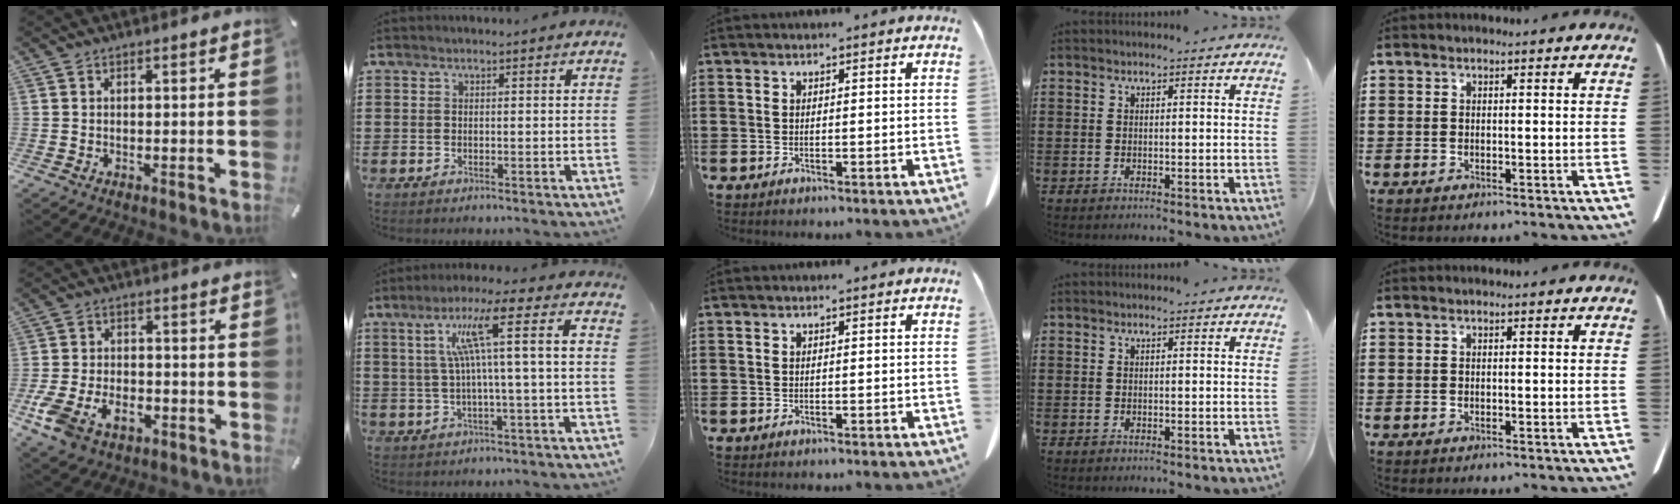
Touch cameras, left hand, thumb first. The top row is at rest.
{"thumb": {"total": 9.8, "force": [-4.4, 6.7, 5.6], "torque": [-0.130, 0.015, -0.080]}, "index": {"total": 9.8, "force": [1.9, 0.1, 9.6], "torque": [-0.194, 0.005, 0.022]}}